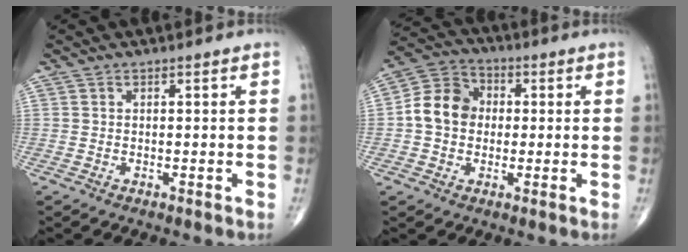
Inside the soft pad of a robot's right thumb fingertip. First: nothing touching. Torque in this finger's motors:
{"motor_torque": [0.96, 1.49, 0.14, 0.07, 0.06]}